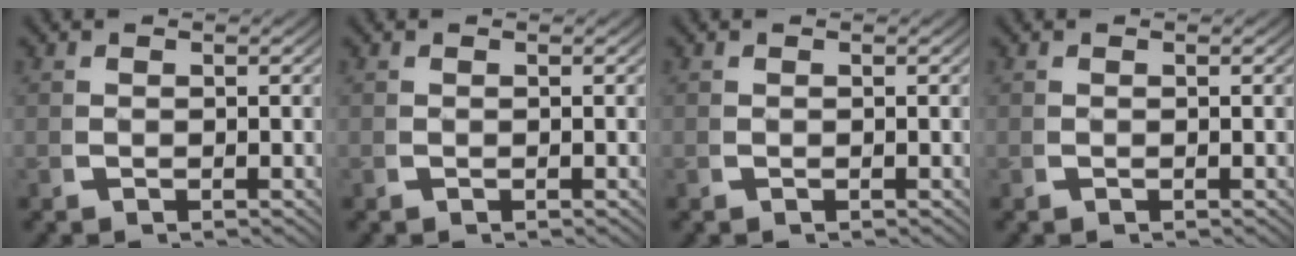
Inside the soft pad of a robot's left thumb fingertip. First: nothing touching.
{"total": 0.0}
{"total": 0.0}
{"total": 0.0}